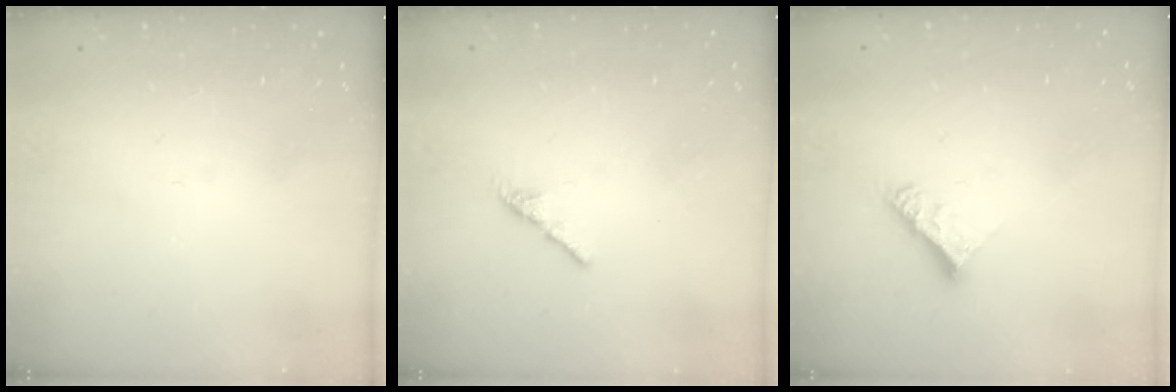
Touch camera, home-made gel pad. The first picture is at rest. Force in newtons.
{"total": 2.4, "press": 2.3, "slide": 0.8}
{"total": 6.7, "press": 6.7, "slide": 0.6}